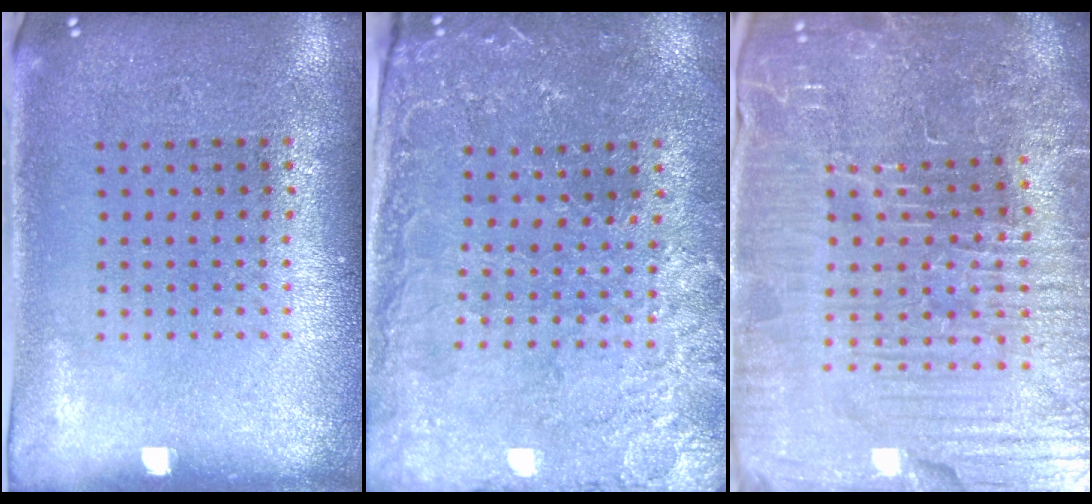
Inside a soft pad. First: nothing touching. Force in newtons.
{"total": 1.0, "press": 0.9, "slide": 0.3}
{"total": 7.3, "press": 6.5, "slide": 3.4}